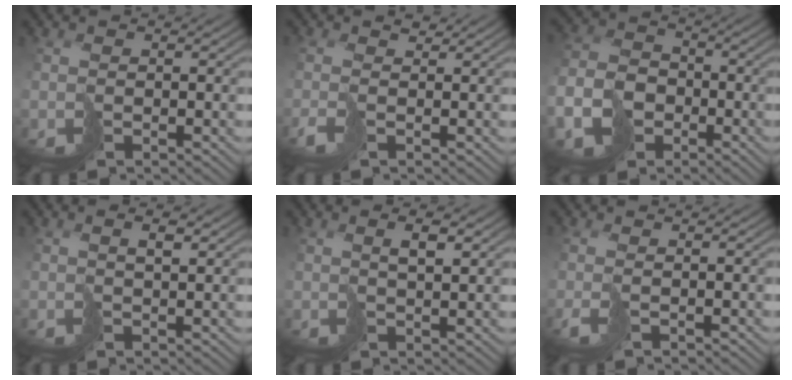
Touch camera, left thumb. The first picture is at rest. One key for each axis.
{"total": 2.1, "fx": -0.5, "fy": 0.8, "fz": 1.9, "tx": -0.053, "ty": 0.005, "tz": -0.020}
{"total": 7.8, "fx": -3.8, "fy": 5.7, "fz": 3.8, "tx": -0.103, "ty": -0.015, "tz": -0.082}
{"total": 2.3, "fx": 1.4, "fy": 0.4, "fz": 1.7, "tx": -0.030, "ty": 0.006, "tz": 0.028}
{"total": 3.1, "fx": 1.8, "fy": 0.5, "fz": 2.4, "tx": -0.041, "ty": 0.006, "tz": 0.037}
{"total": 1.9, "fx": -0.4, "fy": 0.5, "fz": 1.8, "tx": -0.044, "ty": -0.001, "tz": -0.013}